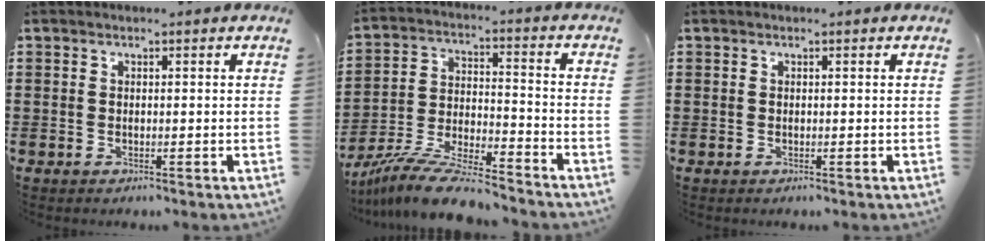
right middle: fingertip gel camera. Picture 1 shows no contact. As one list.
[{"total": 10.6, "force": [-9.7, 0.8, 4.0], "torque": [-0.079, 0.019, -0.191]}, {"total": 0.0}]